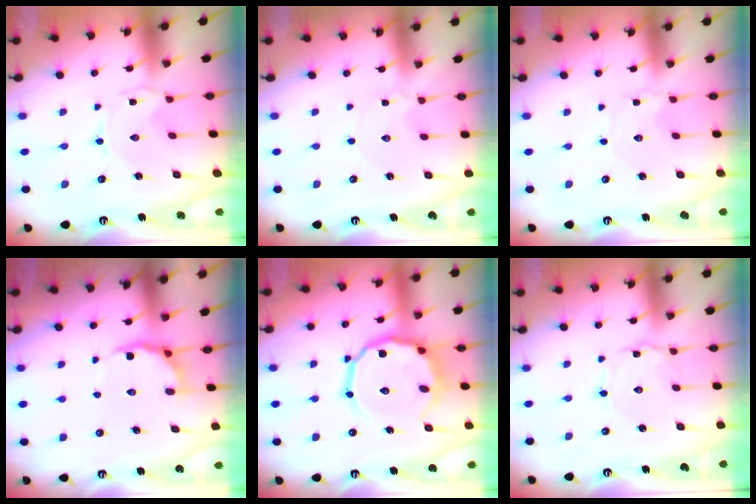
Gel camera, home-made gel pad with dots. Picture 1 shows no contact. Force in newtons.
{"total": 1.7, "press": 1.7, "slide": 0.3}
{"total": 0.0}
{"total": 6.9, "press": 6.5, "slide": 2.3}
{"total": 13.8, "press": 13.5, "slide": 2.7}
{"total": 1.8, "press": 1.7, "slide": 0.2}